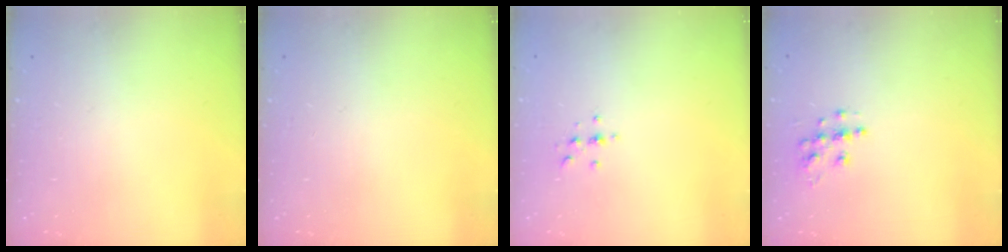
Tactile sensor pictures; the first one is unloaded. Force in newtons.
{"total": 0.0}
{"total": 2.3, "press": 2.3, "slide": 0.2}
{"total": 7.3, "press": 7.3, "slide": 0.2}